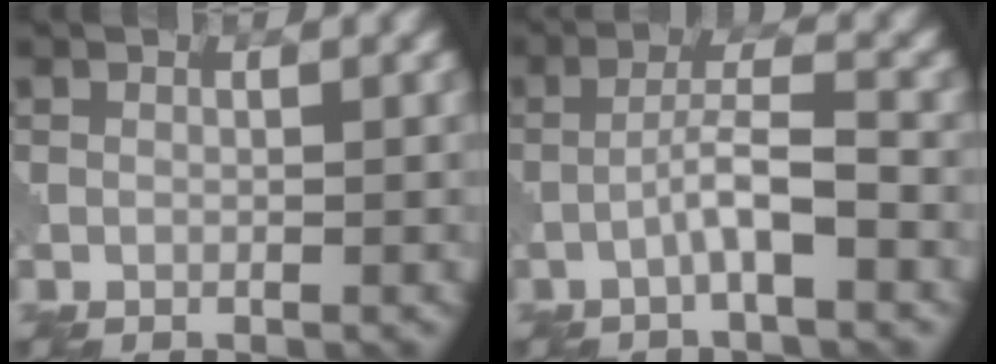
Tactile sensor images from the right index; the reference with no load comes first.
{"total": 3.7, "force": [-1.5, 0.3, 3.3], "torque": [-0.058, 0.016, -0.035]}